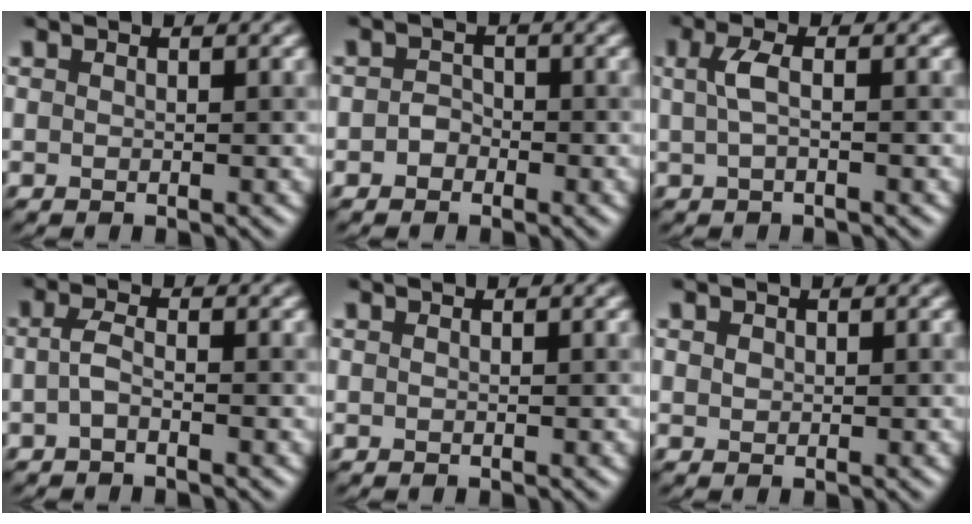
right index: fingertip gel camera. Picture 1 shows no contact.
{"total": 1.3, "force": [-0.6, 1.1, 0.4], "torque": [-0.005, 0.009, -0.013]}
{"total": 1.7, "force": [0.2, 0.4, 1.7], "torque": [-0.039, 0.011, 0.004]}
{"total": 1.5, "force": [-0.6, 0.4, 1.3], "torque": [-0.031, 0.008, -0.014]}
{"total": 0.0}
{"total": 0.5, "force": [0.2, 0.5, 0.0], "torque": [-0.001, 0.007, 0.005]}